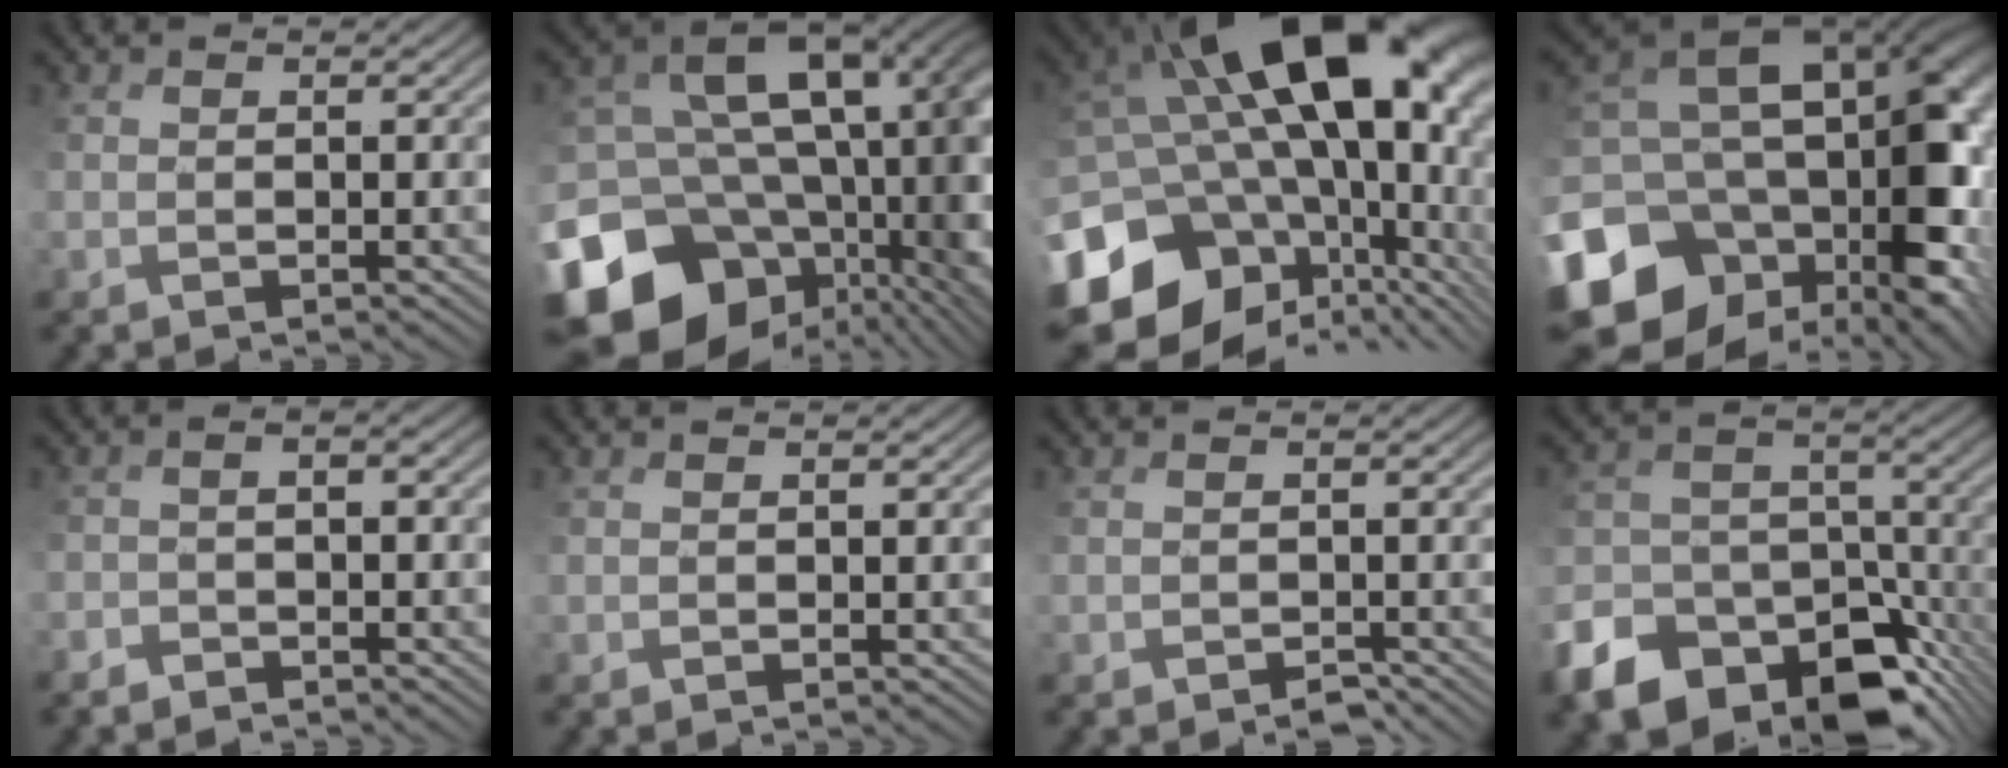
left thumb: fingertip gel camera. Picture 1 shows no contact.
{"total": 20.0, "force": [-2.3, 14.9, 13.2], "torque": [-0.253, -0.048, 0.004]}
{"total": 20.8, "force": [-1.7, 14.4, 15.0], "torque": [-0.266, -0.041, -0.003]}
{"total": 19.8, "force": [-3.1, 15.1, 12.4], "torque": [-0.249, -0.023, -0.020]}
{"total": 3.0, "force": [-2.7, 0.6, 1.0], "torque": [-0.014, 0.001, -0.057]}
{"total": 0.0}
{"total": 2.2, "force": [-1.8, 1.0, 0.7], "torque": [-0.008, -0.003, -0.033]}
{"total": 16.0, "force": [-10.3, 9.7, 7.4], "torque": [-0.180, -0.037, -0.155]}